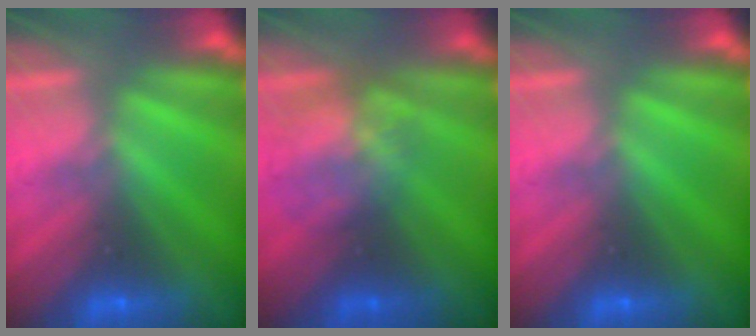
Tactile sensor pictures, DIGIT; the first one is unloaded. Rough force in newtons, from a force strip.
{"total": 3.5}
{"total": 0.0}